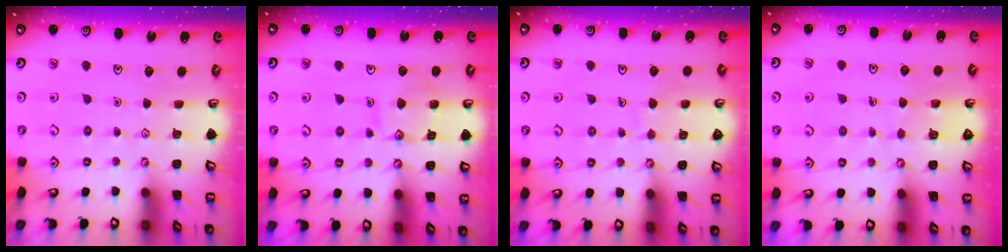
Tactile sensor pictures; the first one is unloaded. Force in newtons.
{"total": 10.6, "press": 10.6, "slide": 0.9}
{"total": 5.0, "press": 5.0, "slide": 0.5}
{"total": 4.8, "press": 4.8, "slide": 0.3}